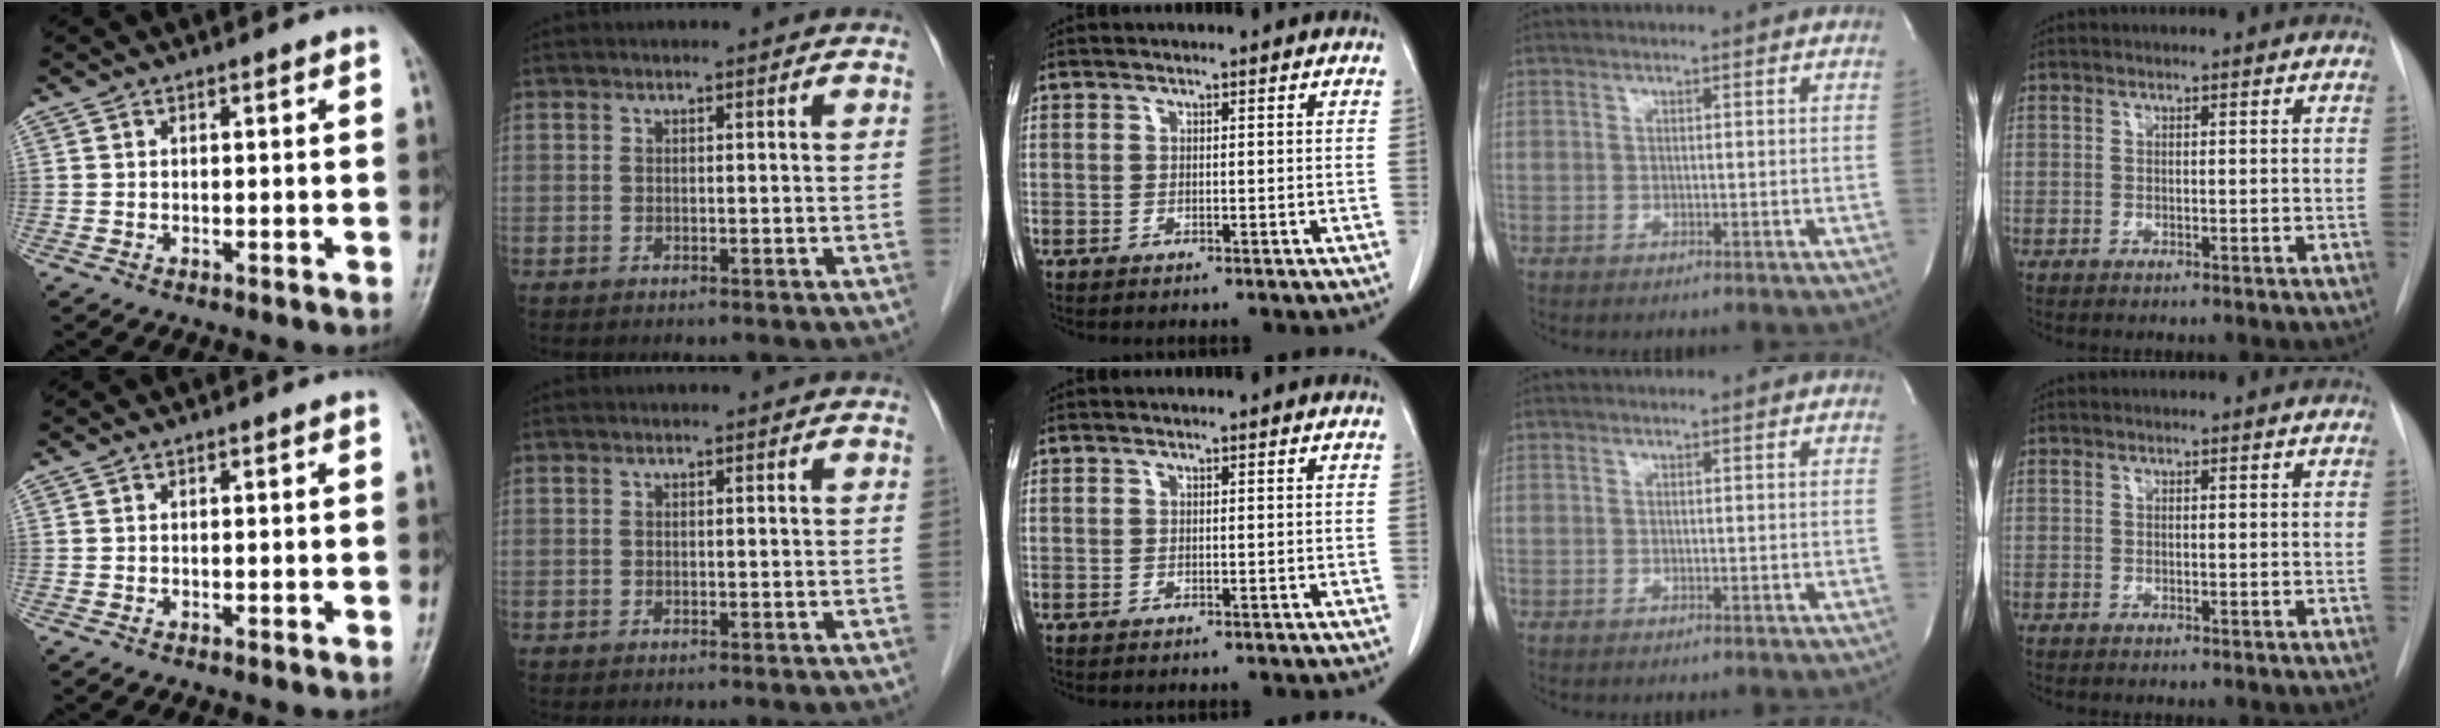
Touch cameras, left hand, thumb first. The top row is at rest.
{}